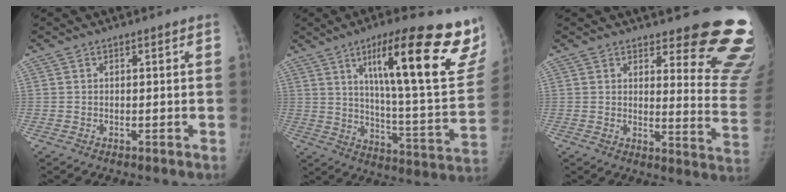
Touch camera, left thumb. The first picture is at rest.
{"total": 27.1, "force": [15.8, 5.1, 21.4], "torque": [-0.273, -0.067, 0.232]}
{"total": 16.9, "force": [13.3, 4.3, 9.5], "torque": [-0.069, -0.125, 0.144]}